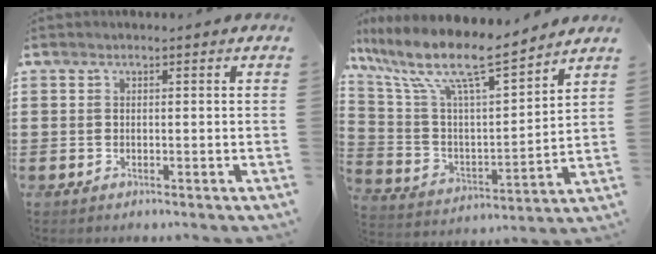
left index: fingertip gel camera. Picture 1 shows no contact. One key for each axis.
{"total": 11.8, "fx": 8.8, "fy": 2.0, "fz": 7.6, "tx": -0.180, "ty": -0.056, "tz": 0.146}